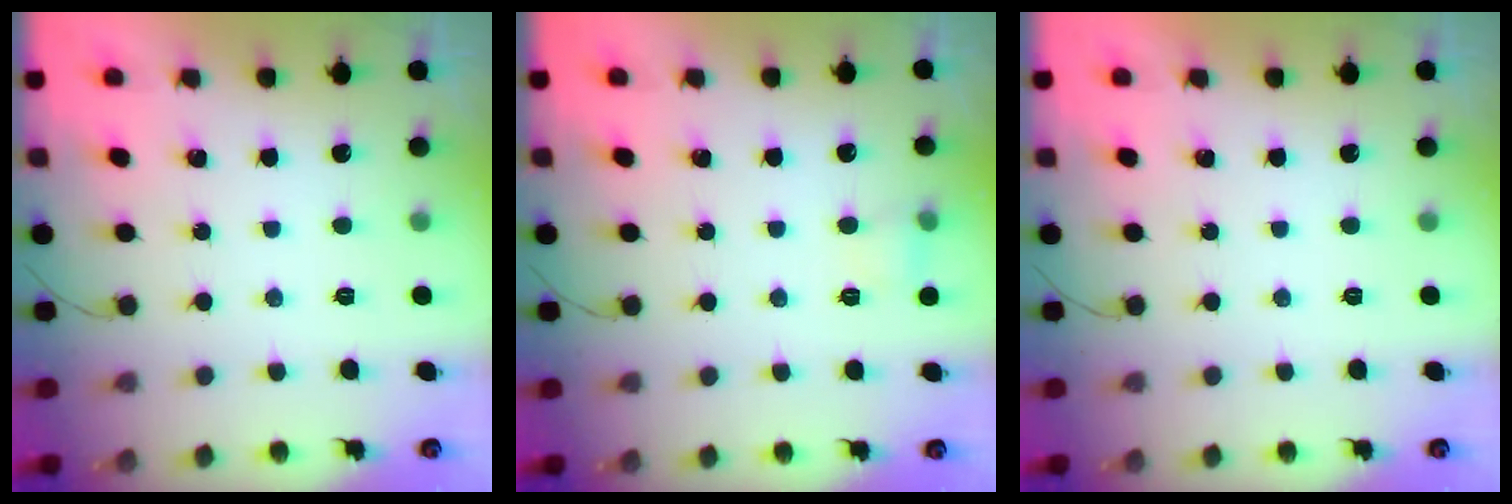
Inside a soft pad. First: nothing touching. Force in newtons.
{"total": 4.5, "press": 4.3, "slide": 1.3}
{"total": 0.0}